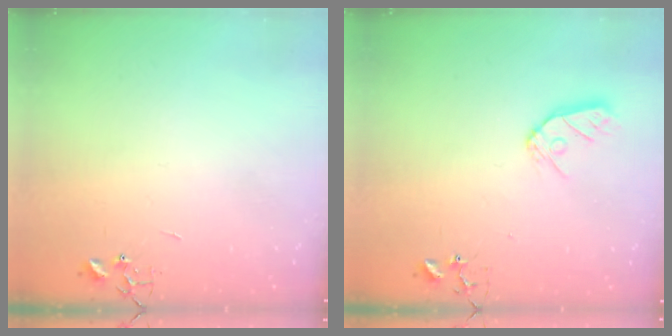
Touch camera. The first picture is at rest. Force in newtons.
{"total": 9.1, "press": 9.1, "slide": 0.9}